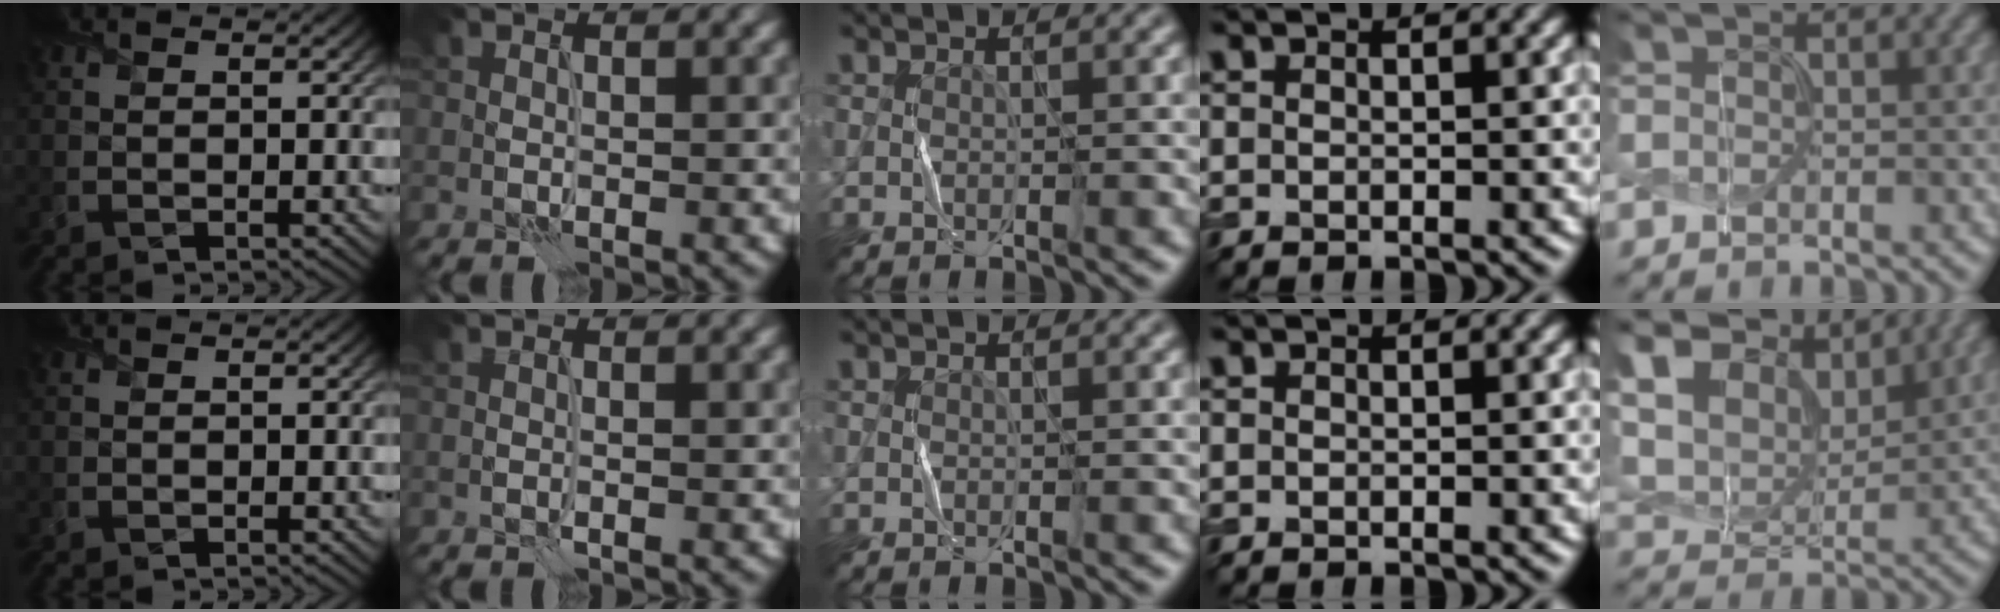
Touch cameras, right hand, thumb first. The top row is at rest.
{"little": {"total": 11.1, "force": [7.0, 6.4, 5.7], "torque": [-0.169, 0.032, 0.104]}}